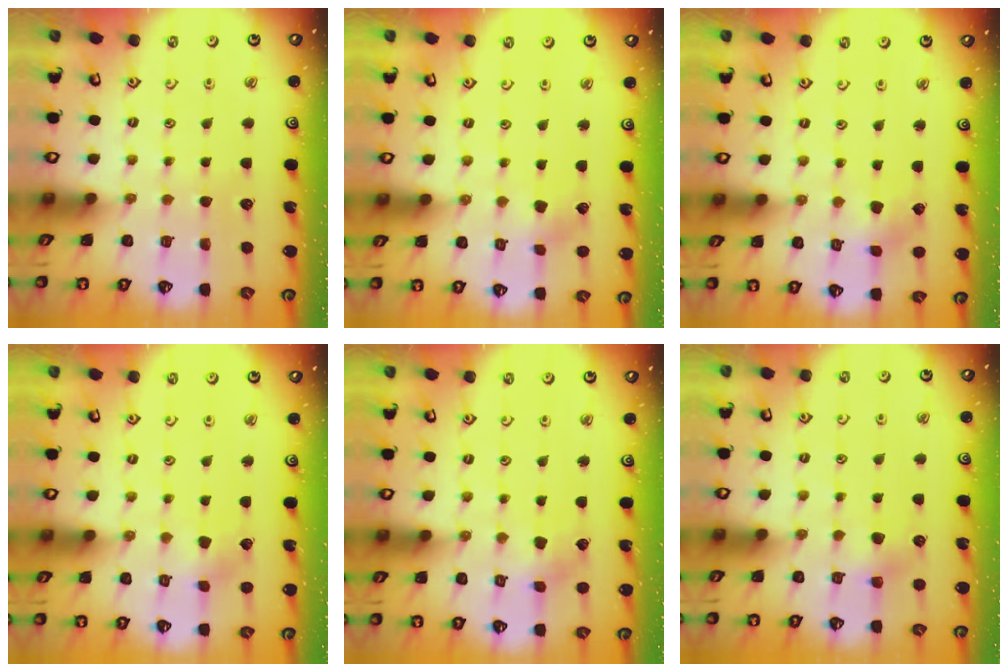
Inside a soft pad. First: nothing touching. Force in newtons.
{"total": 2.4, "press": 2.2, "slide": 0.9}
{"total": 2.5, "press": 2.4, "slide": 0.3}
{"total": 3.0, "press": 3.0, "slide": 0.3}
{"total": 2.3, "press": 2.2, "slide": 0.3}
{"total": 3.4, "press": 3.4, "slide": 0.3}